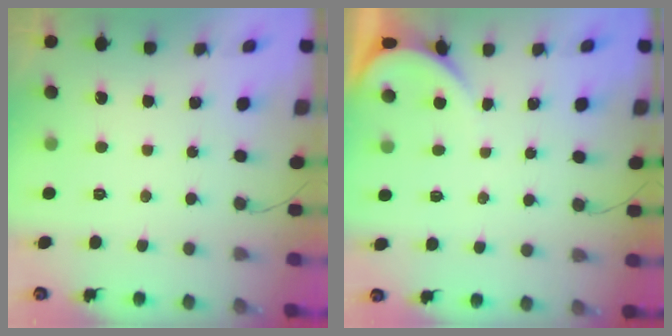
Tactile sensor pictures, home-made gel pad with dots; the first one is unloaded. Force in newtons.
{"total": 0.0}